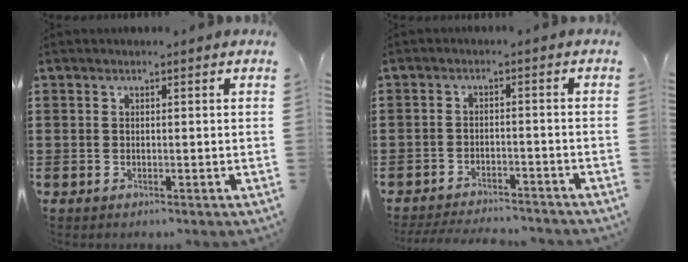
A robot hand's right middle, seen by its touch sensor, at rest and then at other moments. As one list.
[{"total": 3.8, "force": [-3.7, 0.4, 0.5], "torque": [-0.016, -0.001, -0.079]}]